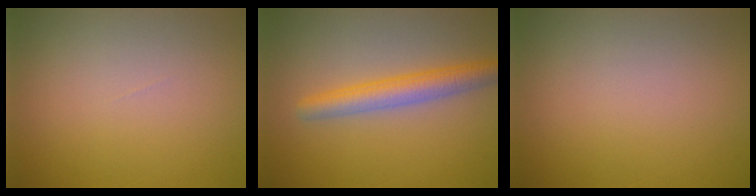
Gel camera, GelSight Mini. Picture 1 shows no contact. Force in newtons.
{"total": 3.7, "press": 3.7, "slide": 0.1}
{"total": 0.0}